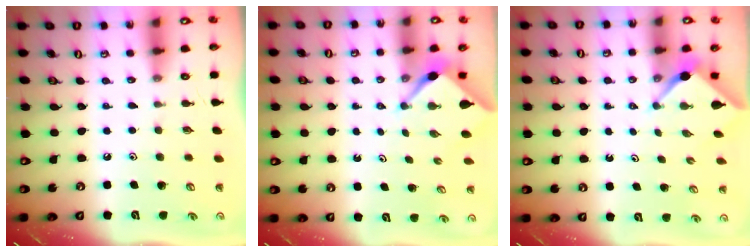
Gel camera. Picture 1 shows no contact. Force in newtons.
{"total": 2.2, "press": 2.2, "slide": 0.3}
{"total": 2.5, "press": 2.5, "slide": 0.2}